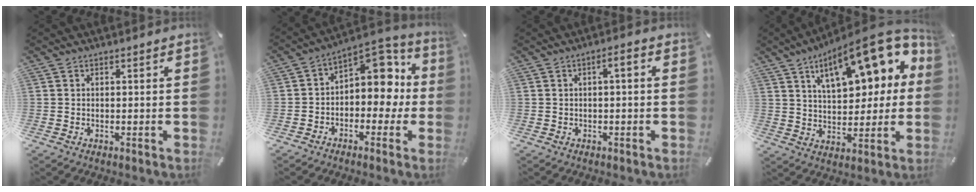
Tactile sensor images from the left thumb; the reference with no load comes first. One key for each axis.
{"total": 9.7, "fx": 2.4, "fy": 7.4, "fz": 5.8, "tx": -0.061, "ty": -0.029, "tz": 0.041}
{"total": 2.6, "fx": -0.6, "fy": 0.4, "fz": 2.5, "tx": -0.045, "ty": 0.008, "tz": -0.014}
{"total": 19.9, "fx": 9.5, "fy": 9.3, "fz": 14.8, "tx": -0.223, "ty": -0.040, "tz": 0.156}